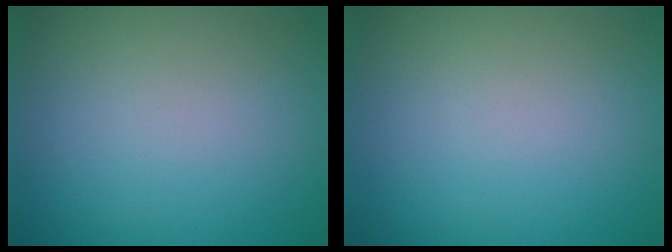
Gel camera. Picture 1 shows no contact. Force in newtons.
{"total": 0.0}